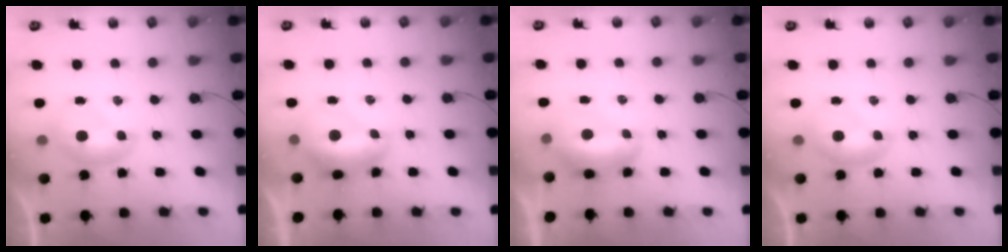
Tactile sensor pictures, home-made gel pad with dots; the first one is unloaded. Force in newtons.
{"total": 2.8, "press": 2.7, "slide": 0.7}
{"total": 2.7, "press": 2.5, "slide": 1.1}
{"total": 0.0}